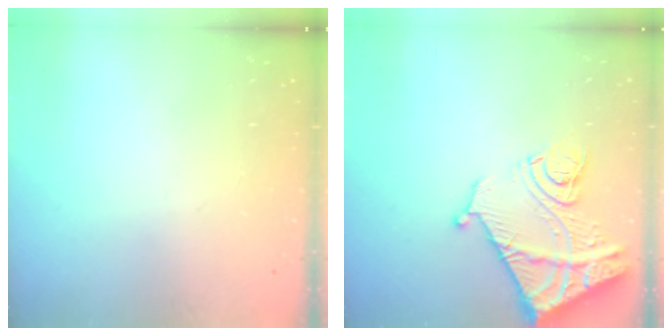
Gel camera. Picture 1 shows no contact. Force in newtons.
{"total": 17.2, "press": 17.1, "slide": 2.0}